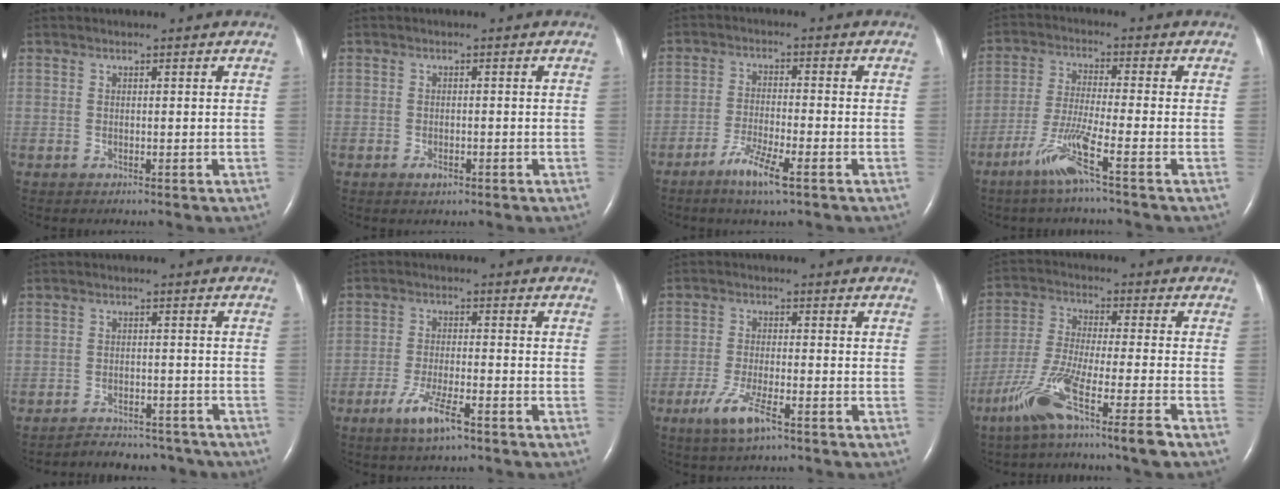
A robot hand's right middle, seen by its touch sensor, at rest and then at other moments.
{"total": 1.4, "force": [-0.8, 0.7, 0.9], "torque": [-0.018, -0.001, -0.009]}
{"total": 5.8, "force": [-3.6, 0.2, 4.6], "torque": [-0.098, -0.012, -0.067]}
{"total": 7.2, "force": [-4.4, -1.1, 5.6], "torque": [-0.115, -0.020, -0.094]}
{"total": 8.8, "force": [-8.1, 3.2, 1.2], "torque": [-0.014, 0.008, -0.099]}
{"total": 6.1, "force": [-3.8, 0.7, 4.7], "torque": [-0.104, -0.011, -0.067]}
{"total": 6.0, "force": [-3.5, 0.9, 4.8], "torque": [-0.110, -0.013, -0.063]}
{"total": 11.8, "force": [-7.4, -0.6, 9.2], "torque": [-0.186, -0.031, -0.143]}